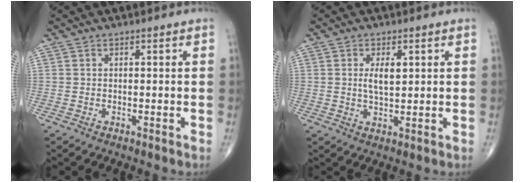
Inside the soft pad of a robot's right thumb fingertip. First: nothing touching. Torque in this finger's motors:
{"motor_torque": [0.00, 0.05, 0.49, 0.15, 0.15]}